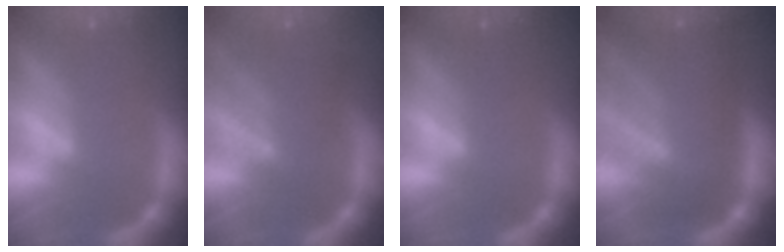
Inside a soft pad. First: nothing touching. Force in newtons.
{"total": 5.1}
{"total": 1.5}
{"total": 9.5}